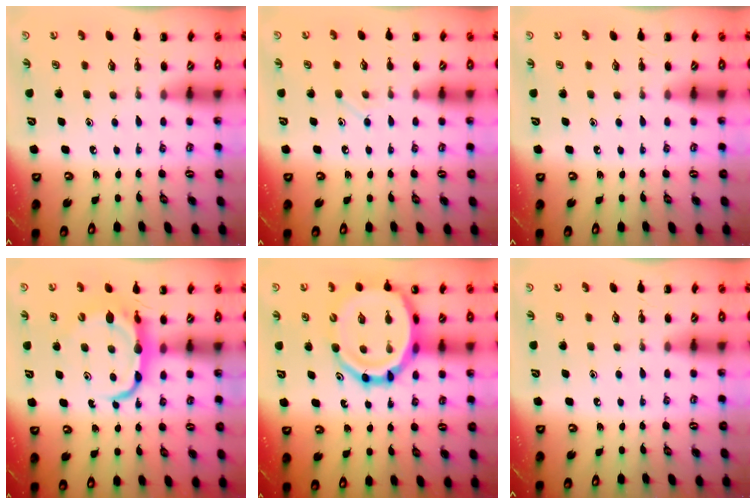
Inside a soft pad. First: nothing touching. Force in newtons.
{"total": 6.0, "press": 5.9, "slide": 1.3}
{"total": 0.0}
{"total": 7.8, "press": 7.7, "slide": 1.3}
{"total": 19.4, "press": 18.8, "slide": 4.5}
{"total": 0.0}